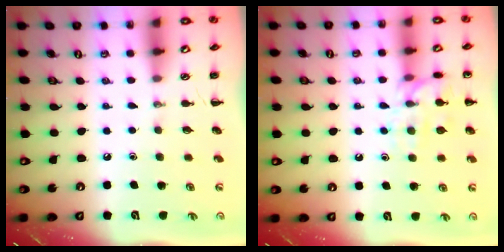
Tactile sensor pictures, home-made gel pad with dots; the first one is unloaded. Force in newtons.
{"total": 12.6, "press": 12.6, "slide": 0.6}